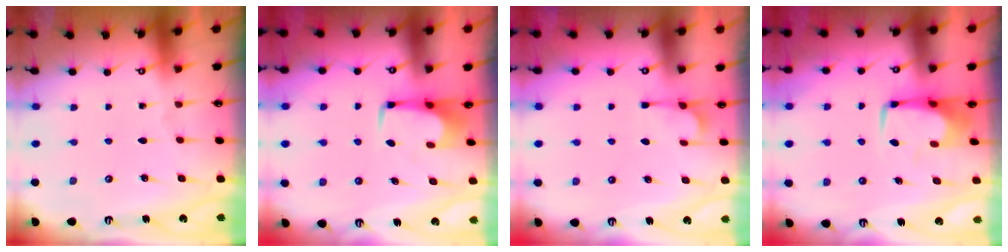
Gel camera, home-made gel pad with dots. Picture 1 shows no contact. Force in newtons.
{"total": 1.8, "press": 1.7, "slide": 0.7}
{"total": 5.9, "press": 5.7, "slide": 1.4}
{"total": 0.0}